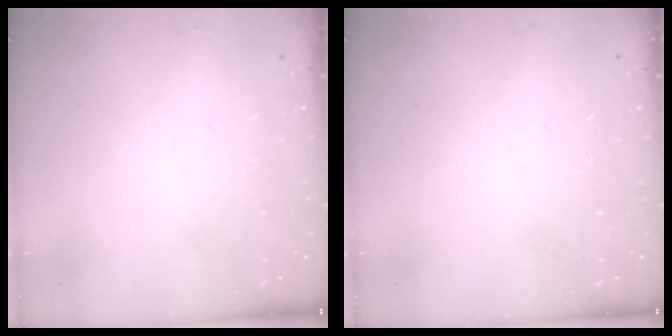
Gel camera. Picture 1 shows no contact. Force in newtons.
{"total": 0.0}